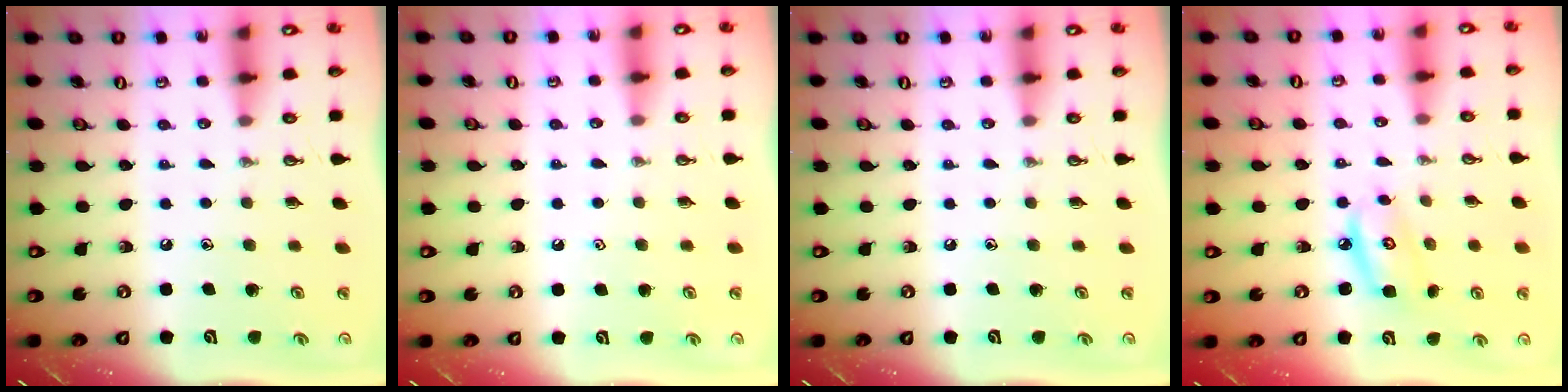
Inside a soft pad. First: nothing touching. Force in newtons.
{"total": 0.9, "press": 0.6, "slide": 0.6}
{"total": 0.0}
{"total": 6.0, "press": 6.0, "slide": 0.5}